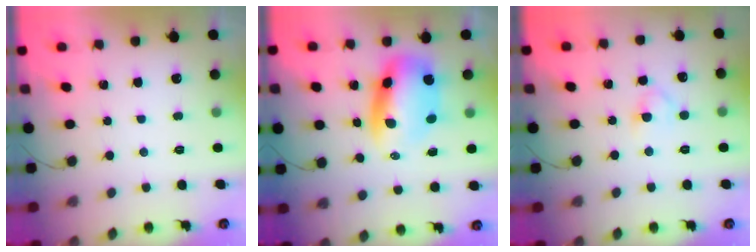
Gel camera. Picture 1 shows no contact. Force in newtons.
{"total": 9.5, "press": 9.1, "slide": 2.7}
{"total": 2.4, "press": 2.1, "slide": 1.1}